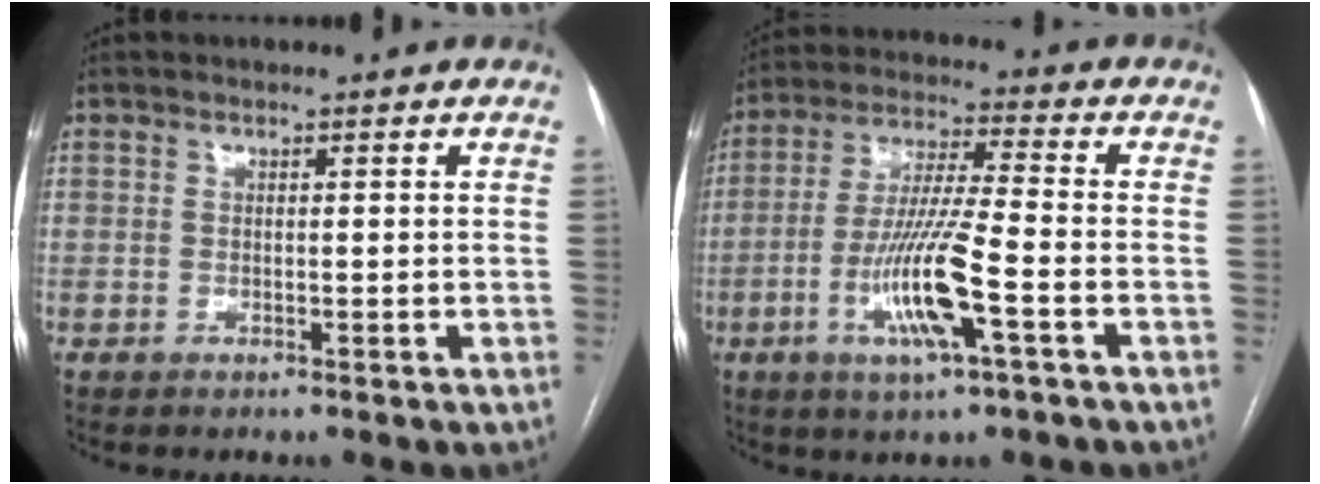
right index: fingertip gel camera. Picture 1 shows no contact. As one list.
[{"total": 12.0, "force": [-4.2, 0.5, 11.2], "torque": [-0.226, -0.009, -0.078]}]